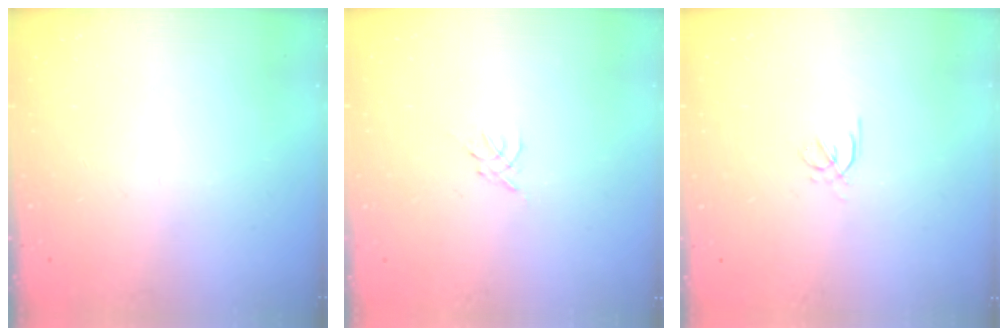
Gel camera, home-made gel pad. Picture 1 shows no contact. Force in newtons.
{"total": 0.0}
{"total": 1.6, "press": 1.5, "slide": 0.5}